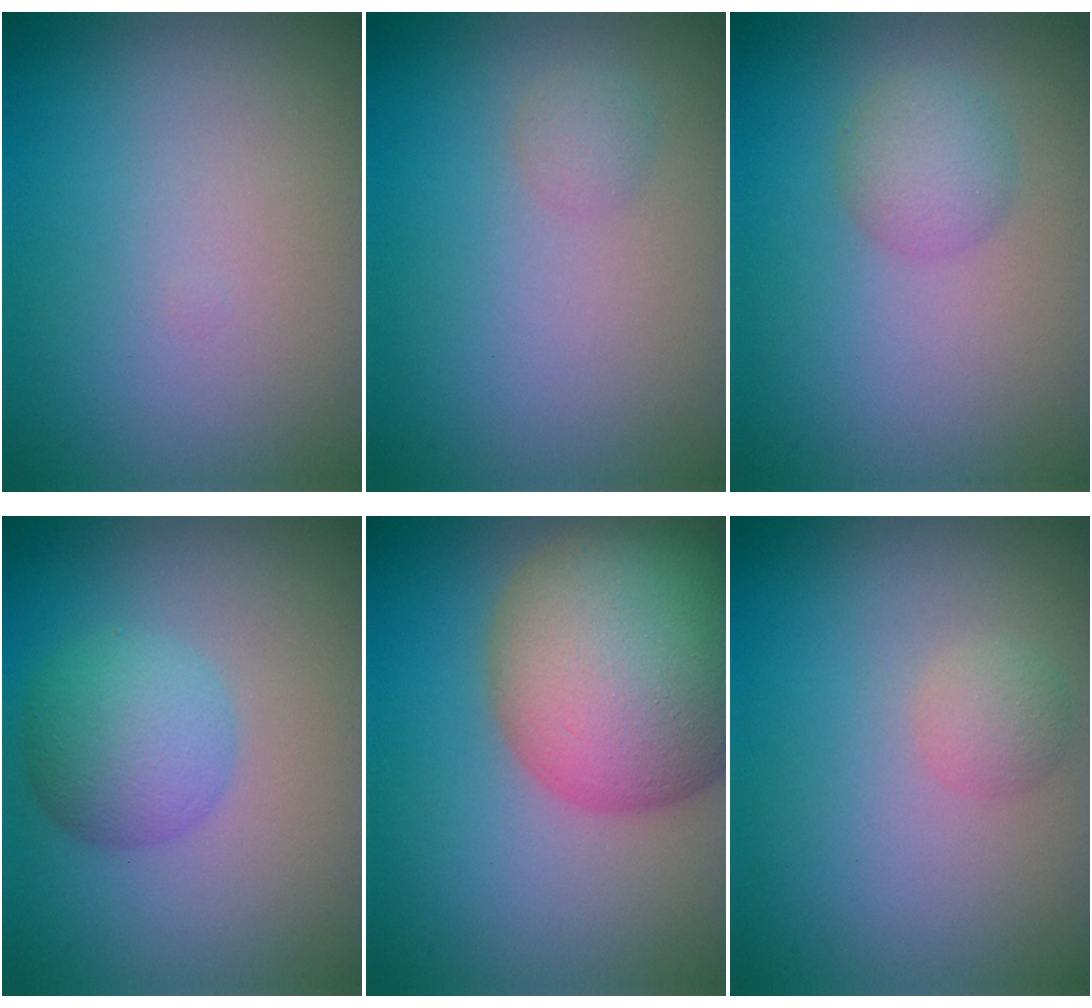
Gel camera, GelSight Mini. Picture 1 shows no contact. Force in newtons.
{"total": 1.0, "press": 1.0, "slide": 0.0}
{"total": 2.2, "press": 2.2, "slide": 0.1}
{"total": 4.0, "press": 4.0, "slide": 0.0}
{"total": 13.0, "press": 13.0, "slide": 0.7}
{"total": 1.4, "press": 1.4, "slide": 0.1}